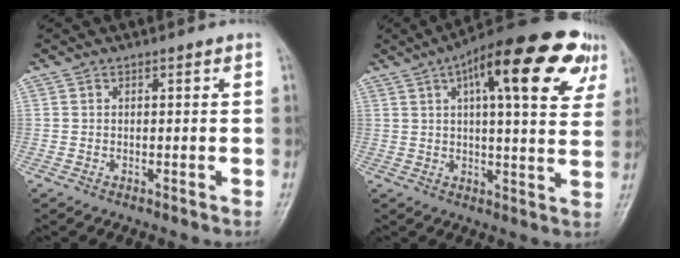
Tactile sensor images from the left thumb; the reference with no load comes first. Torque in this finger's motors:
{"motor_torque": [0.62, 0.76, 1.80, -0.99, 0.26]}